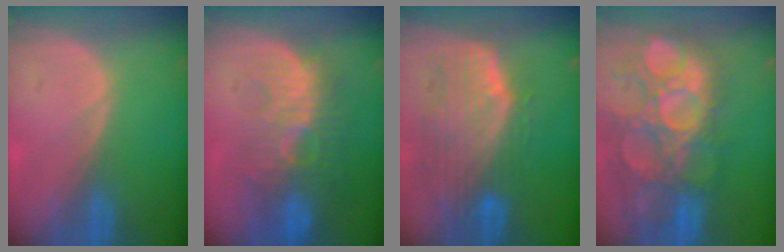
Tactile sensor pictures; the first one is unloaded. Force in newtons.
{"total": 10.8, "press": 9.5, "slide": 5.2}
{"total": 10.5, "press": 9.0, "slide": 5.4}
{"total": 14.4, "press": 12.7, "slide": 6.8}